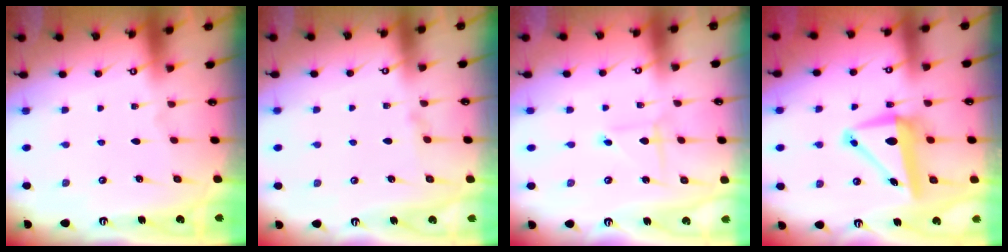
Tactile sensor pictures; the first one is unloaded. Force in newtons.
{"total": 0.0}
{"total": 1.4, "press": 1.3, "slide": 0.1}
{"total": 9.8, "press": 9.6, "slide": 1.7}